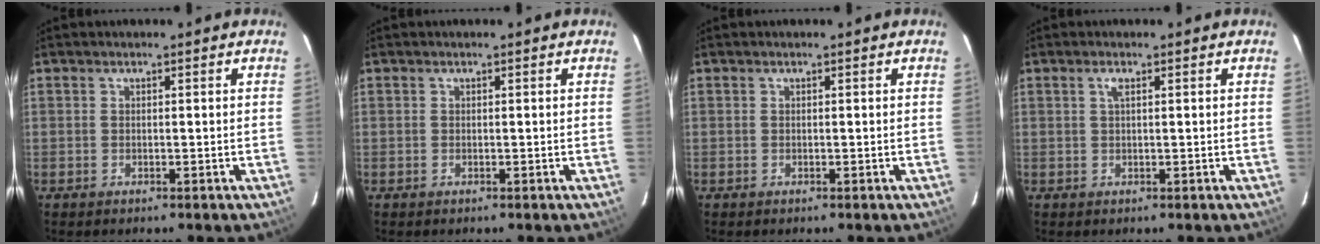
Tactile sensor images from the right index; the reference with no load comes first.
{"total": 0.0}
{"total": 0.0}
{"total": 1.1, "force": [0.5, 0.2, 1.0], "torque": [-0.021, 0.004, 0.008]}